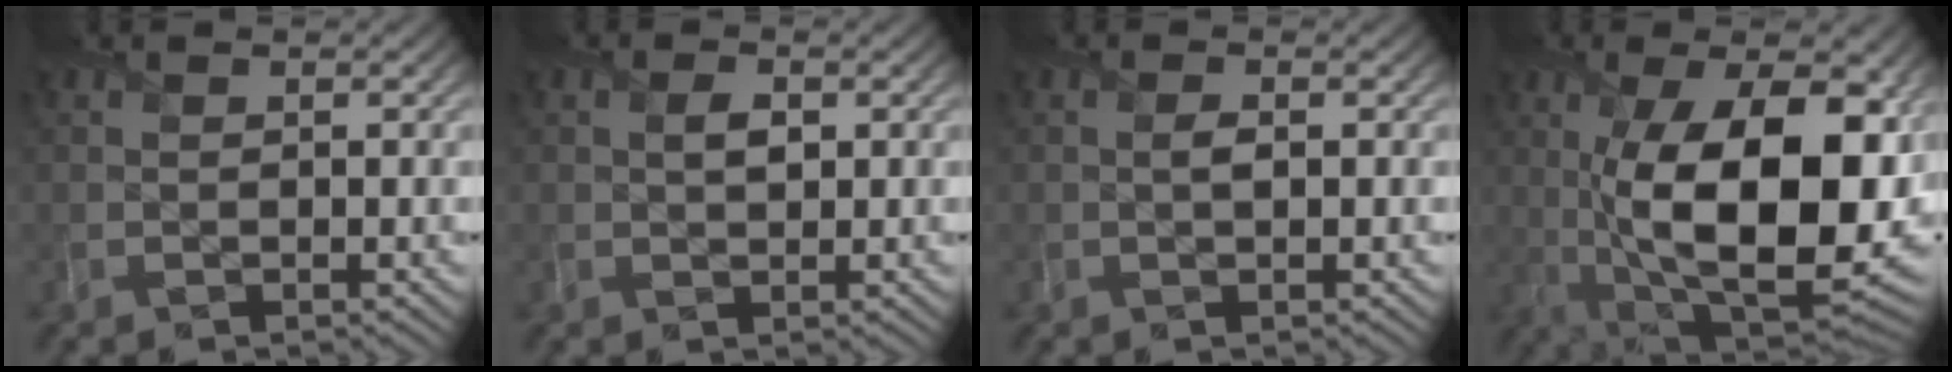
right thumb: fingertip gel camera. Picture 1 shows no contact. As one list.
[{"total": 1.7, "force": [0.3, 1.0, 1.3], "torque": [-0.028, -0.004, 0.004]}, {"total": 0.8, "force": [-0.1, 0.3, 0.8], "torque": [-0.017, -0.002, -0.003]}, {"total": 19.0, "force": [0.8, 8.7, 16.9], "torque": [-0.273, -0.011, 0.015]}]